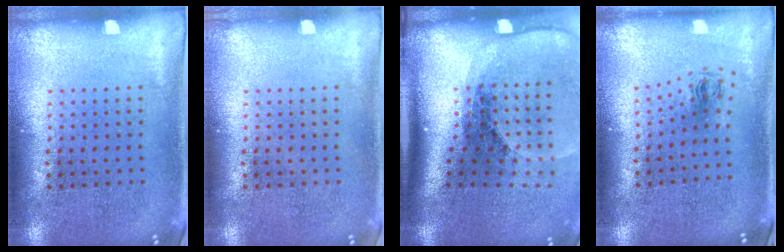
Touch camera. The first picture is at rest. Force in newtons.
{"total": 0.0}
{"total": 2.6, "press": 1.9, "slide": 1.8}
{"total": 0.6, "press": 0.3, "slide": 0.6}